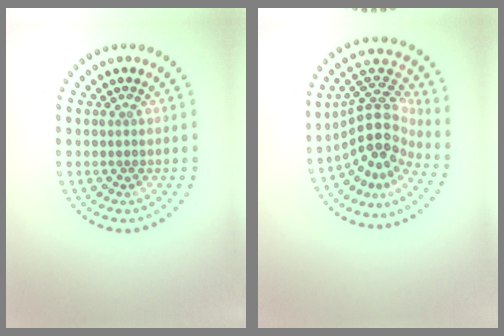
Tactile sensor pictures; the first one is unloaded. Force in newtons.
{"total": 5.3, "press": 3.9, "slide": 3.6}